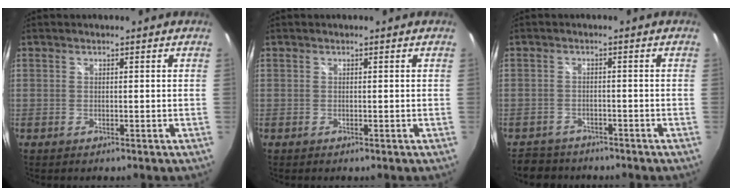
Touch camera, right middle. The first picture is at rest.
{"total": 0.0}
{"total": 5.5, "force": [-4.7, 2.8, 0.8], "torque": [-0.032, 0.000, -0.075]}